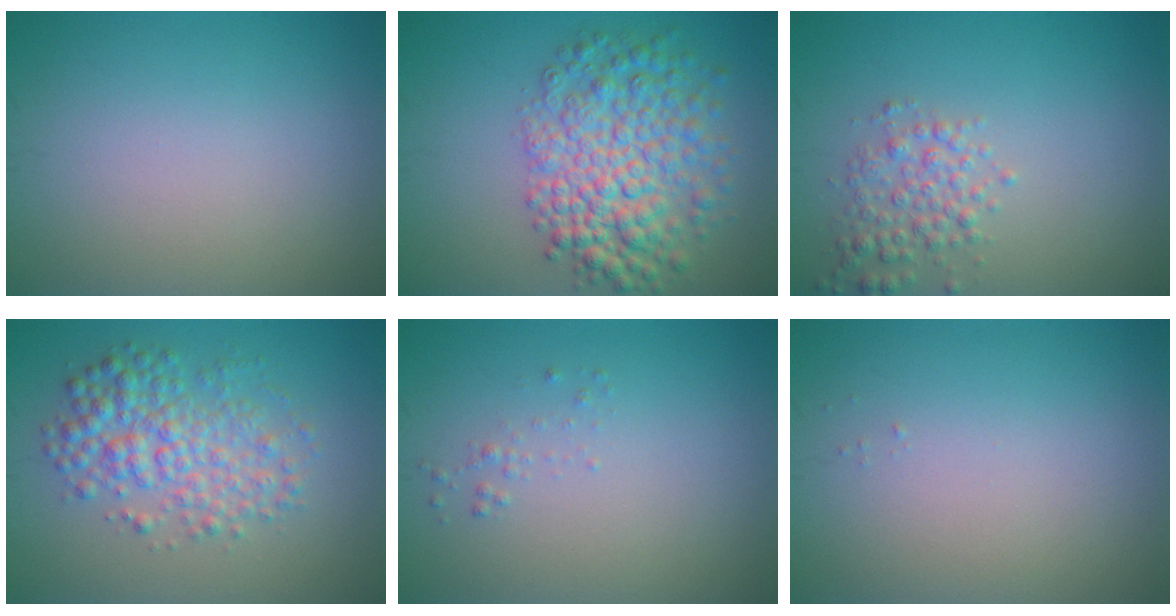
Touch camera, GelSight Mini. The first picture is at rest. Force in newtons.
{"total": 7.3, "press": 7.3, "slide": 0.2}
{"total": 2.7, "press": 2.7, "slide": 0.0}
{"total": 4.8, "press": 4.8, "slide": 0.1}
{"total": 0.6, "press": 0.6, "slide": 0.1}
{"total": 0.0}